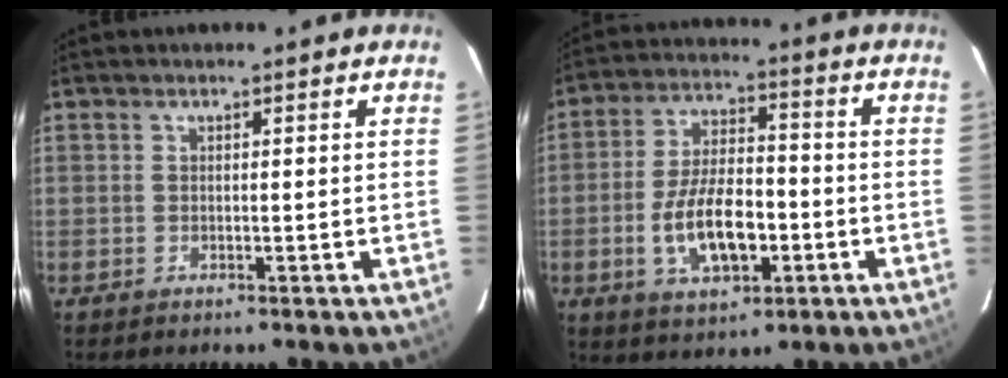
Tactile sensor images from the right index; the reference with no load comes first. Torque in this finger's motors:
{"motor_torque": [1.17, -0.97, 0.49, 0.18]}